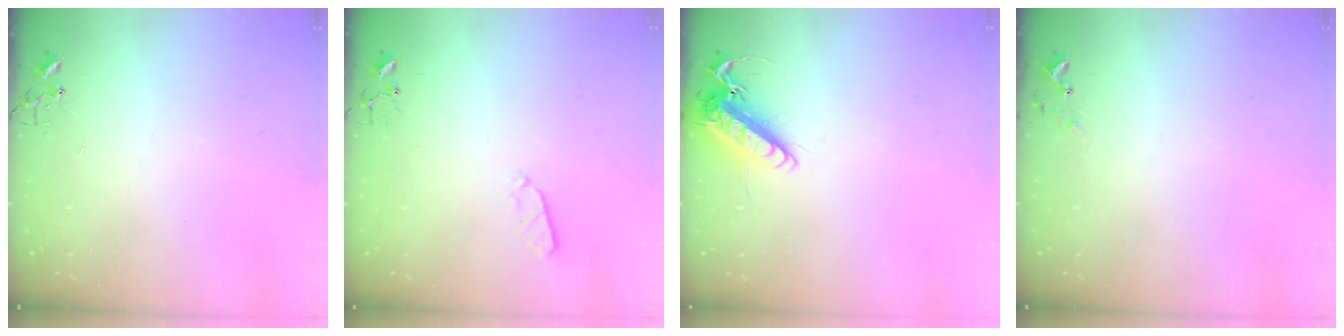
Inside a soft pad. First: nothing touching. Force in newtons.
{"total": 3.6, "press": 3.6, "slide": 0.5}
{"total": 13.5, "press": 13.3, "slide": 2.1}
{"total": 5.0, "press": 5.0, "slide": 0.5}